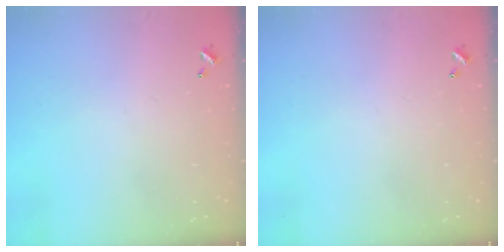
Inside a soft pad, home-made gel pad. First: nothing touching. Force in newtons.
{"total": 0.0}